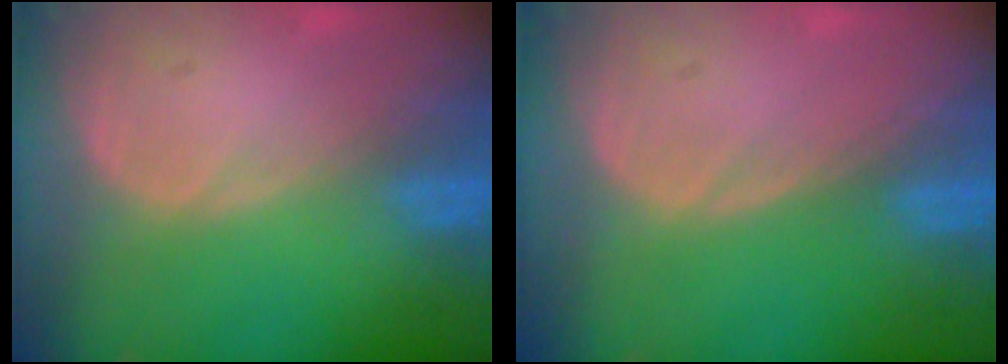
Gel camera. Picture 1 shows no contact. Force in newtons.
{"total": 0.0}